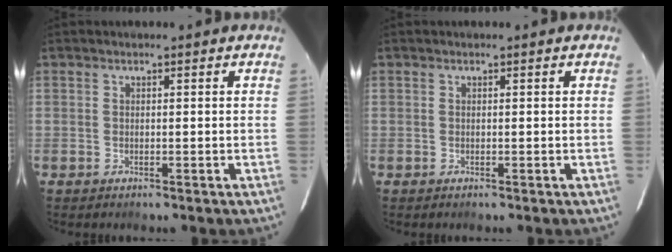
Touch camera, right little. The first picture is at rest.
{"total": 0.0}